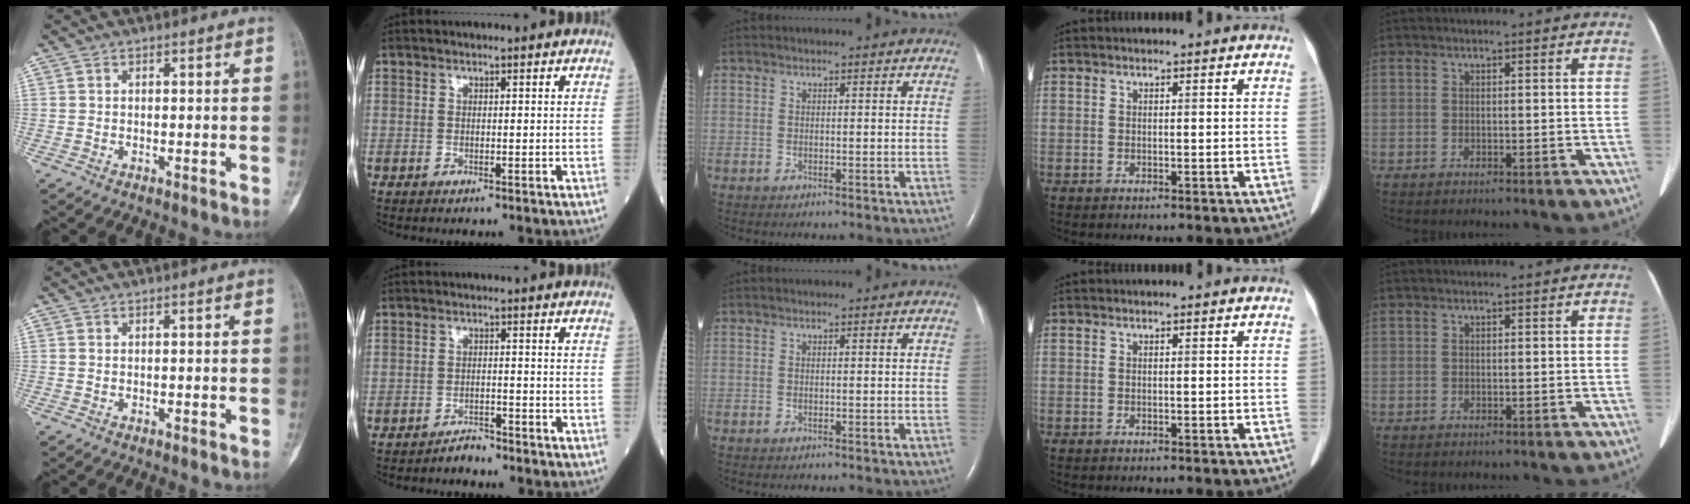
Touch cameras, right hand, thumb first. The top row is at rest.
{"index": {"total": 2.0, "force": [-1.9, 0.5, 0.3], "torque": [-0.001, 0.000, -0.033]}}